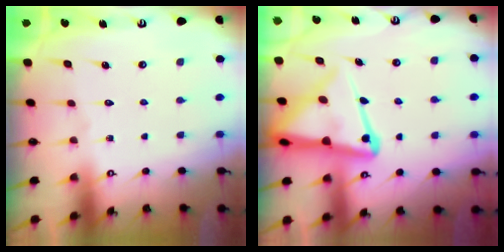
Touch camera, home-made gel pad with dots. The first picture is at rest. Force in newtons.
{"total": 12.1, "press": 12.0, "slide": 1.3}